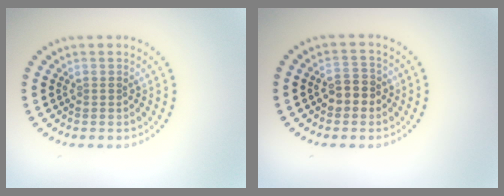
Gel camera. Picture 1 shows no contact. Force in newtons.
{"total": 2.5, "press": 2.4, "slide": 0.5}